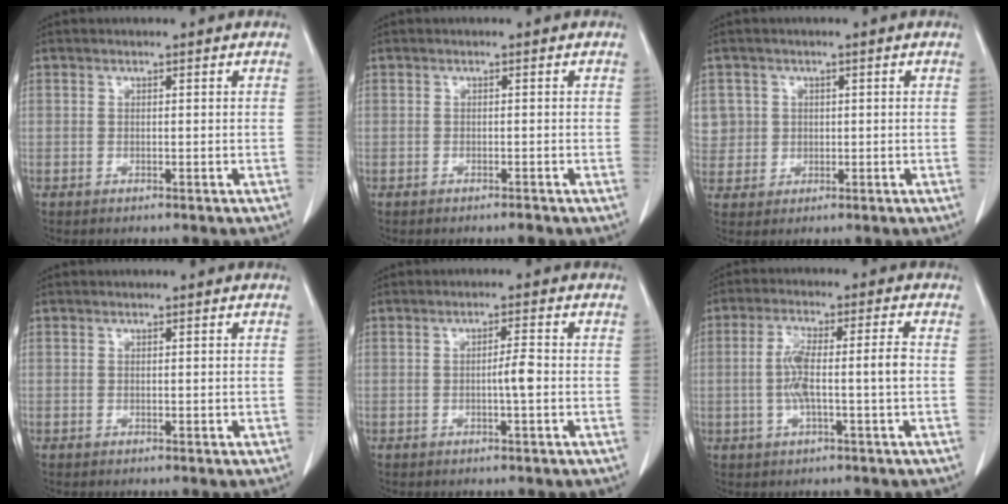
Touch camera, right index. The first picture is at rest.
{"total": 0.6, "force": [-0.6, 0.0, 0.3], "torque": [-0.008, -0.001, -0.009]}
{"total": 4.9, "force": [1.3, 4.7, 0.0], "torque": [0.011, 0.010, 0.031]}
{"total": 0.5, "force": [-0.1, 0.2, 0.5], "torque": [-0.010, -0.001, 0.003]}
{"total": 2.5, "force": [-0.5, 0.0, 2.5], "torque": [-0.042, 0.000, -0.010]}
{"total": 7.3, "force": [-0.8, 0.4, 7.3], "torque": [-0.147, 0.014, -0.014]}